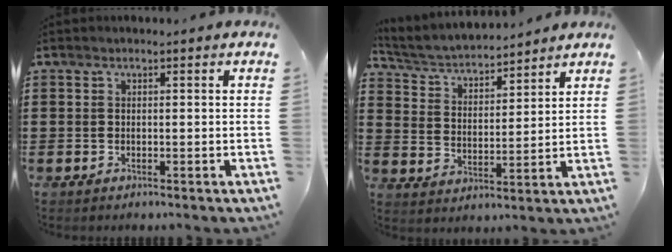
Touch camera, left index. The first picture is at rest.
{"total": 4.2, "force": [4.1, 0.6, 0.9], "torque": [-0.040, -0.028, 0.066]}